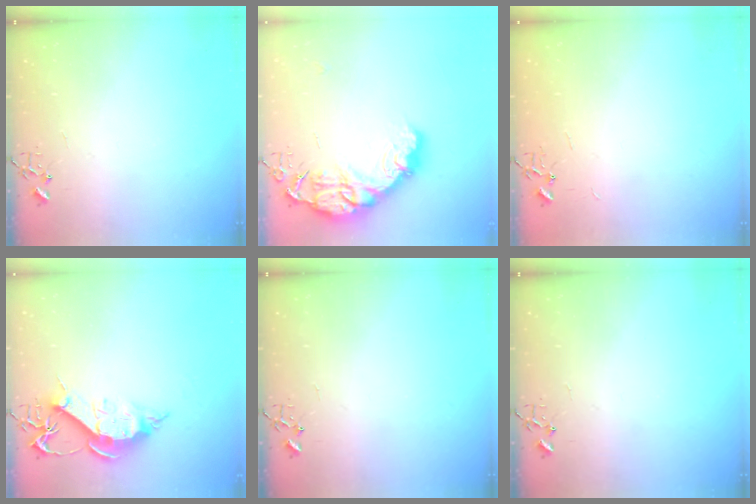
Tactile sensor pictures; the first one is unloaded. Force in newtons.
{"total": 18.2, "press": 18.2, "slide": 1.3}
{"total": 1.8, "press": 1.8, "slide": 0.2}
{"total": 11.4, "press": 11.3, "slide": 1.1}
{"total": 0.0}
{"total": 0.0}